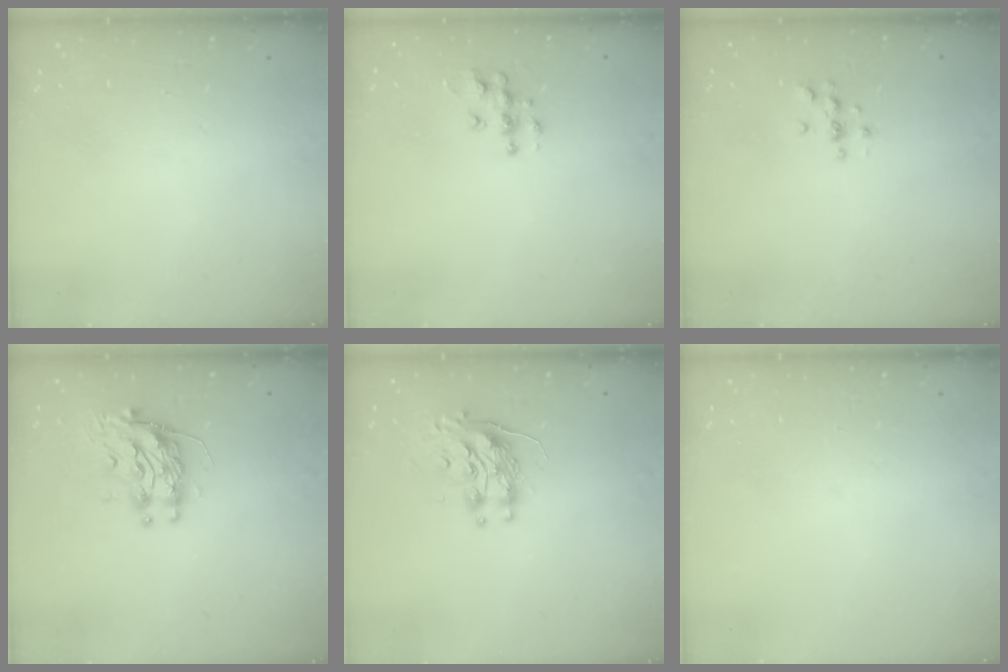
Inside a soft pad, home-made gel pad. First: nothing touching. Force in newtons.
{"total": 7.0, "press": 7.0, "slide": 0.3}
{"total": 3.4, "press": 3.4, "slide": 0.4}
{"total": 10.4, "press": 10.4, "slide": 0.9}
{"total": 9.0, "press": 9.0, "slide": 0.4}
{"total": 0.0}